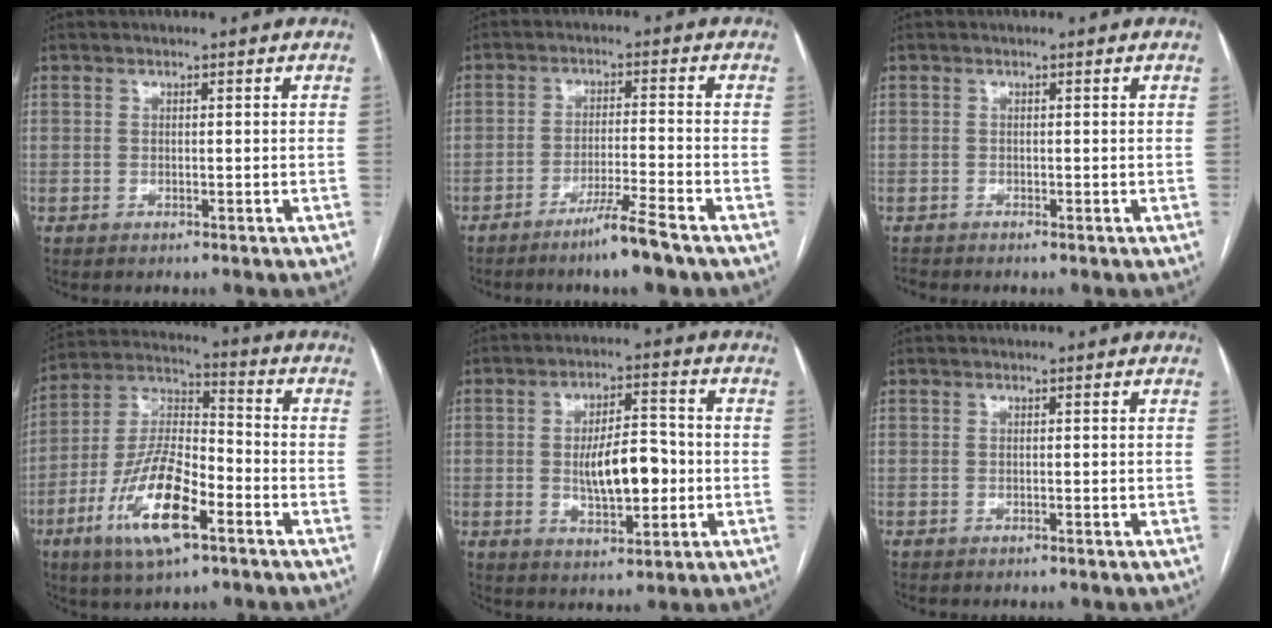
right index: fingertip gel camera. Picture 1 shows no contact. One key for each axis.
{"total": 6.4, "fx": -4.6, "fy": -0.6, "fz": 4.3, "tx": -0.075, "ty": -0.014, "tz": -0.087}
{"total": 0.6, "fx": -0.5, "fy": 0.0, "fz": -0.3, "tx": 0.004, "ty": -0.005, "tz": -0.011}
{"total": 15.2, "fx": -6.7, "fy": 4.5, "fz": 12.8, "tx": -0.259, "ty": -0.003, "tz": -0.122}
{"total": 9.3, "fx": -0.9, "fy": 3.4, "fz": 8.6, "tx": -0.151, "ty": 0.008, "tz": -0.011}
{"total": 0.0}